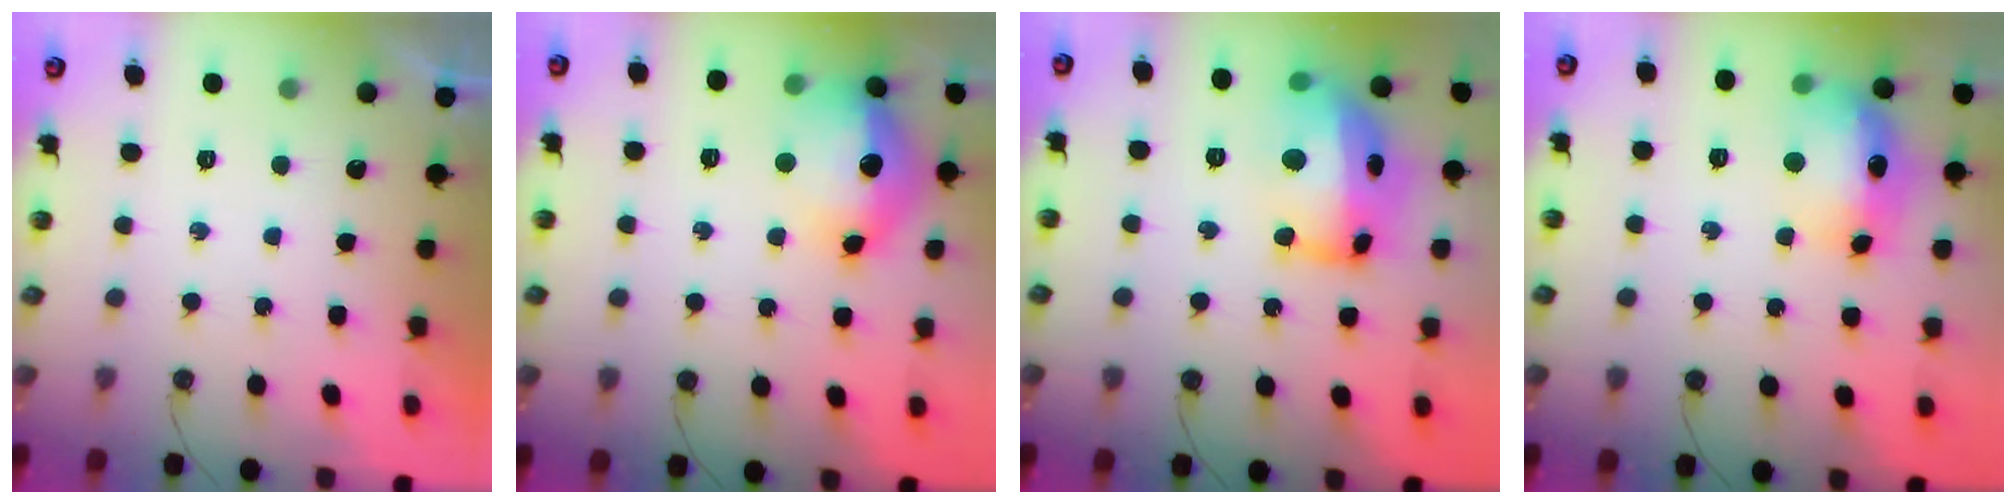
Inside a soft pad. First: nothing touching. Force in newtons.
{"total": 17.5, "press": 17.4, "slide": 1.6}
{"total": 19.2, "press": 19.1, "slide": 1.7}
{"total": 14.4, "press": 14.3, "slide": 1.1}